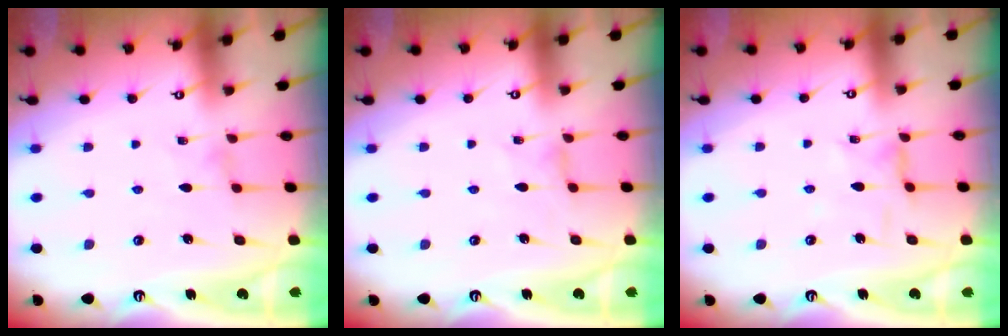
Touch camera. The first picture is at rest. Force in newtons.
{"total": 0.0}
{"total": 2.5, "press": 2.5, "slide": 0.4}